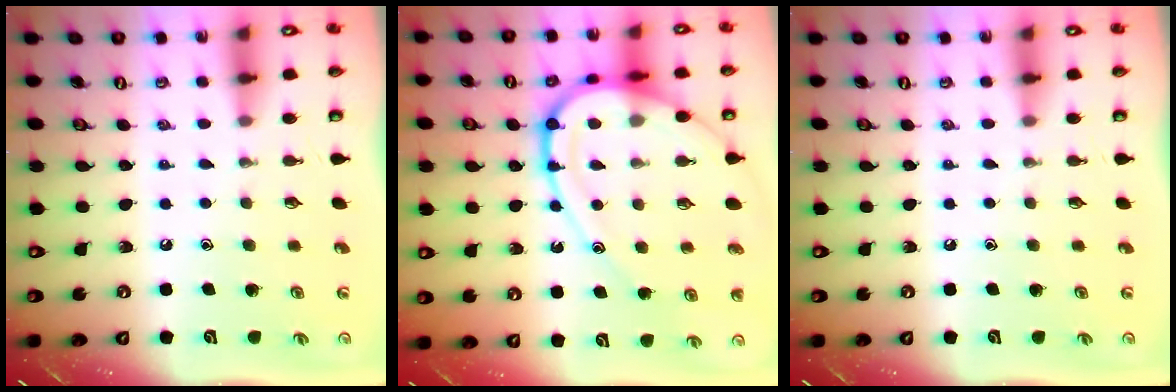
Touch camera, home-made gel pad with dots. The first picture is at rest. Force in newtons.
{"total": 17.7, "press": 17.6, "slide": 1.8}
{"total": 0.0}